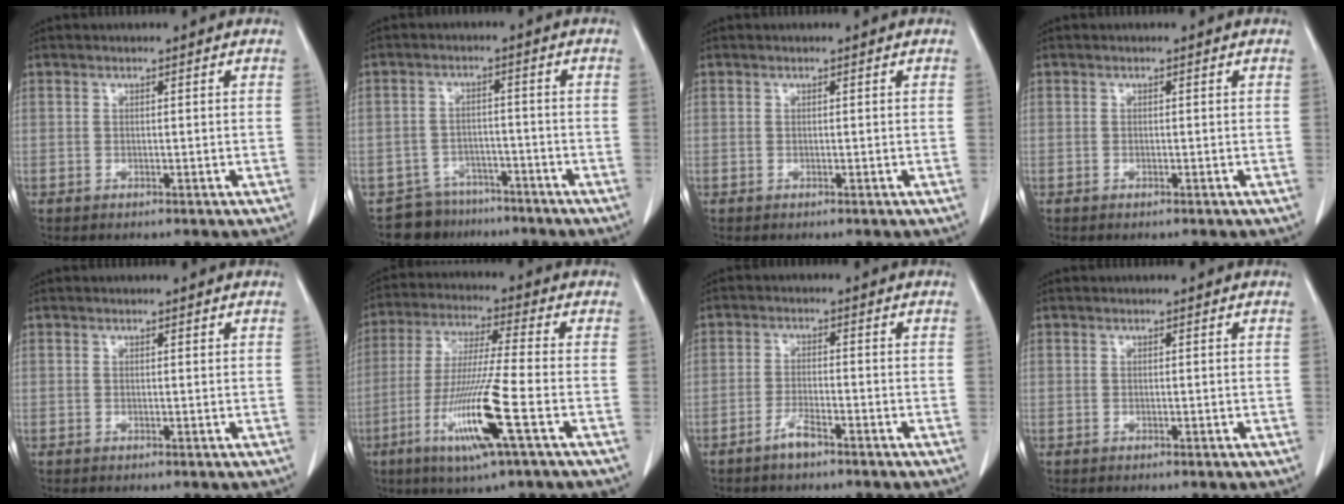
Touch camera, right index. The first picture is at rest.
{"total": 7.0, "force": [-5.8, 3.9, -0.4], "torque": [0.015, 0.020, -0.089]}
{"total": 0.0}
{"total": 0.0}
{"total": 0.0}
{"total": 13.4, "force": [-5.1, -0.7, 12.4], "torque": [-0.250, -0.025, -0.098]}
{"total": 3.0, "force": [-2.3, 0.4, 1.9], "torque": [-0.038, 0.000, -0.045]}
{"total": 0.0}